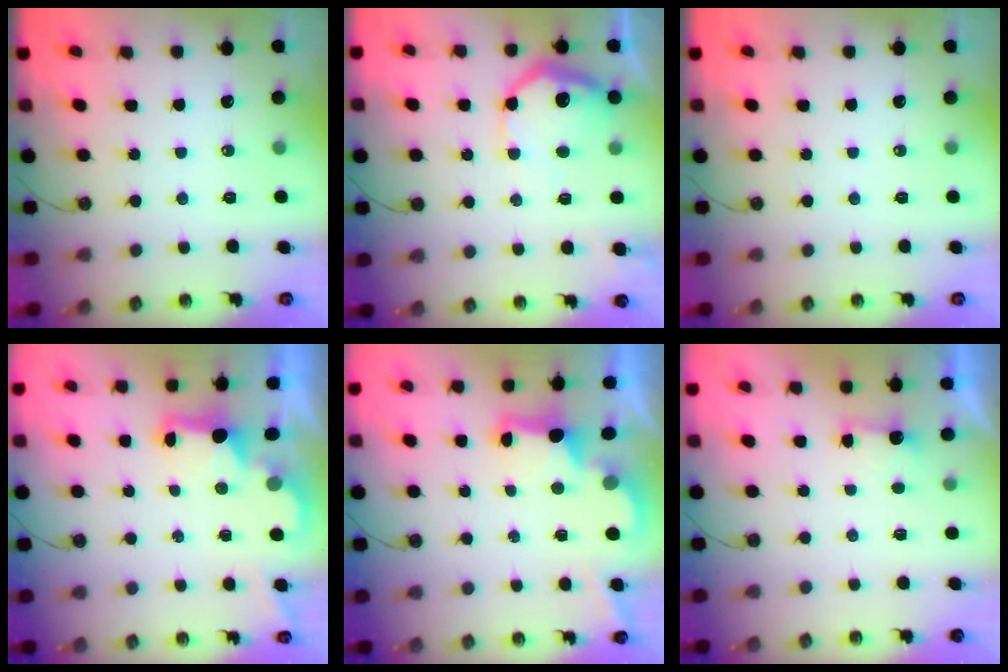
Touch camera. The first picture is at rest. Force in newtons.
{"total": 15.3, "press": 15.3, "slide": 1.1}
{"total": 0.0}
{"total": 2.3, "press": 2.2, "slide": 0.8}
{"total": 2.7, "press": 2.6, "slide": 0.9}
{"total": 1.6, "press": 1.4, "slide": 0.9}